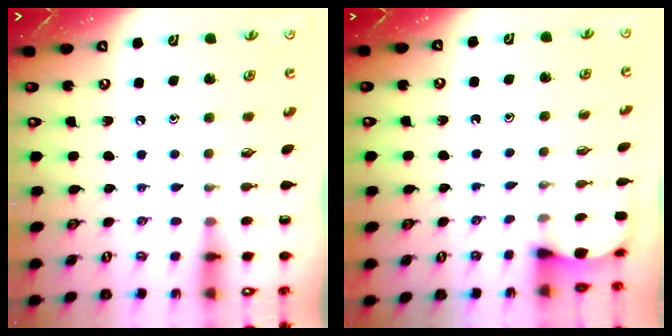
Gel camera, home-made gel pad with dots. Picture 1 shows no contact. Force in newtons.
{"total": 2.8, "press": 2.8, "slide": 0.3}